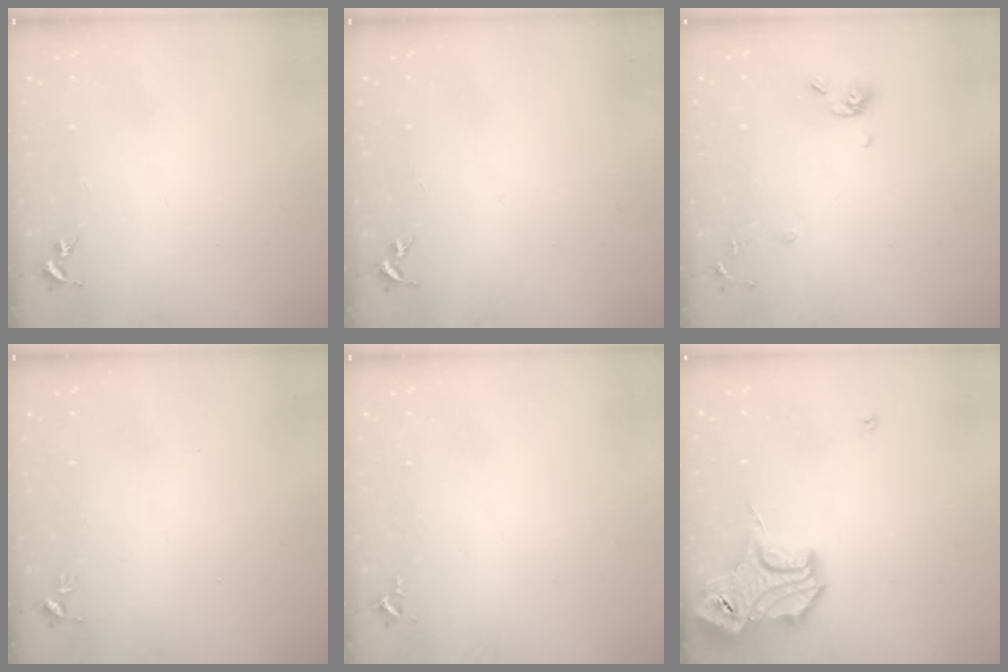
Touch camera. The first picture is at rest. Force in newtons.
{"total": 0.0}
{"total": 7.9, "press": 7.6, "slide": 2.0}
{"total": 3.4, "press": 3.3, "slide": 0.5}
{"total": 2.6, "press": 2.6, "slide": 0.4}
{"total": 18.1, "press": 17.9, "slide": 2.0}